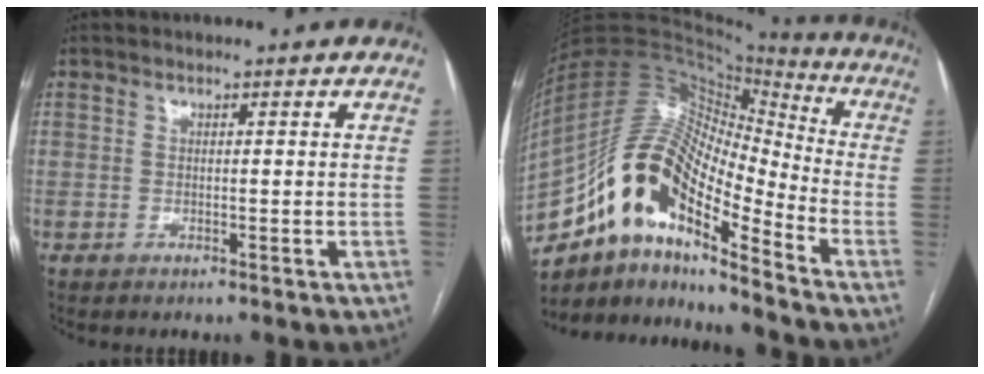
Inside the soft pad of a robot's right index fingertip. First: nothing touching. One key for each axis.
{"total": 18.9, "fx": -11.1, "fy": 5.5, "fz": 14.2, "tx": -0.272, "ty": 0.033, "tz": -0.191}